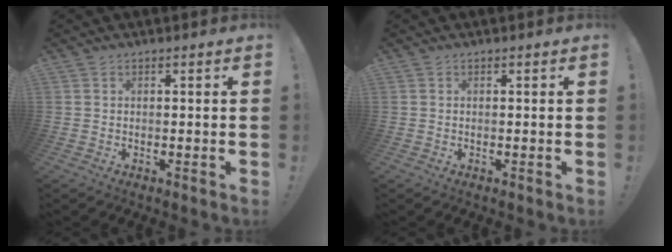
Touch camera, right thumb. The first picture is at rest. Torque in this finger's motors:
{"motor_torque": [-0.17, -0.11, -0.09, 0.17, 0.00]}